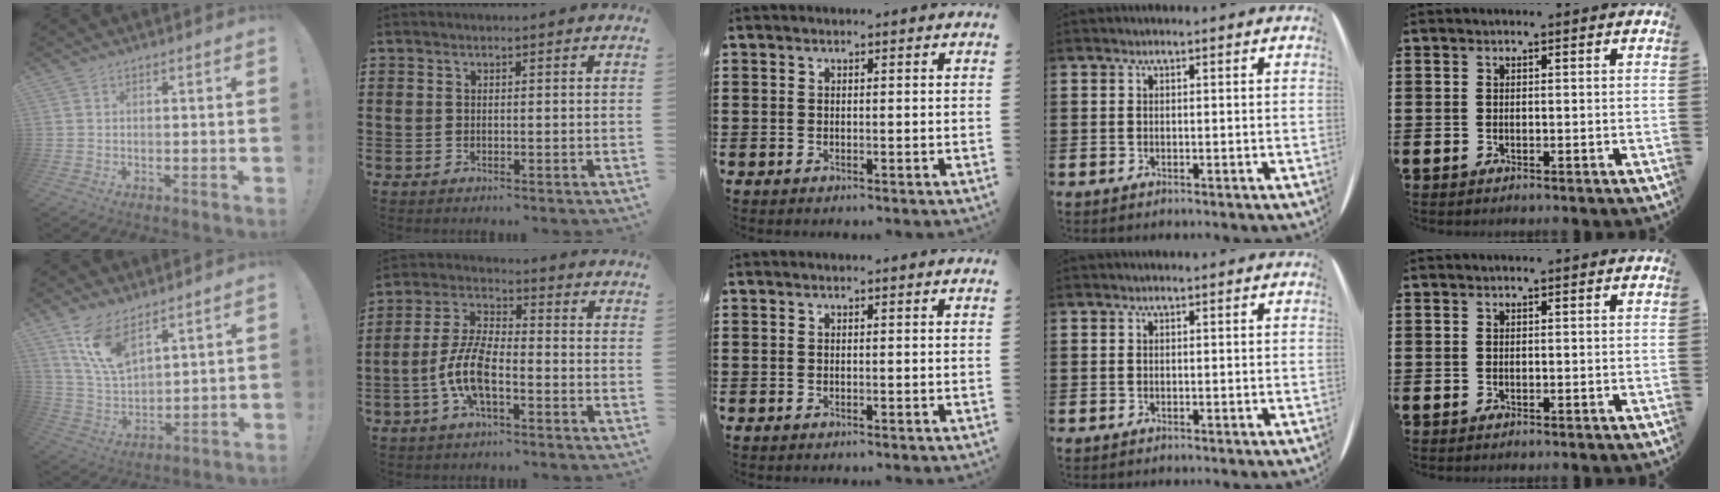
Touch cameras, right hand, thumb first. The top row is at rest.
{"thumb": {"total": 12.0, "force": [8.4, 5.2, 6.8], "torque": [-0.146, -0.034, 0.164]}, "index": {"total": 8.1, "force": [-2.8, 3.3, 6.9], "torque": [-0.164, -0.007, -0.059]}}